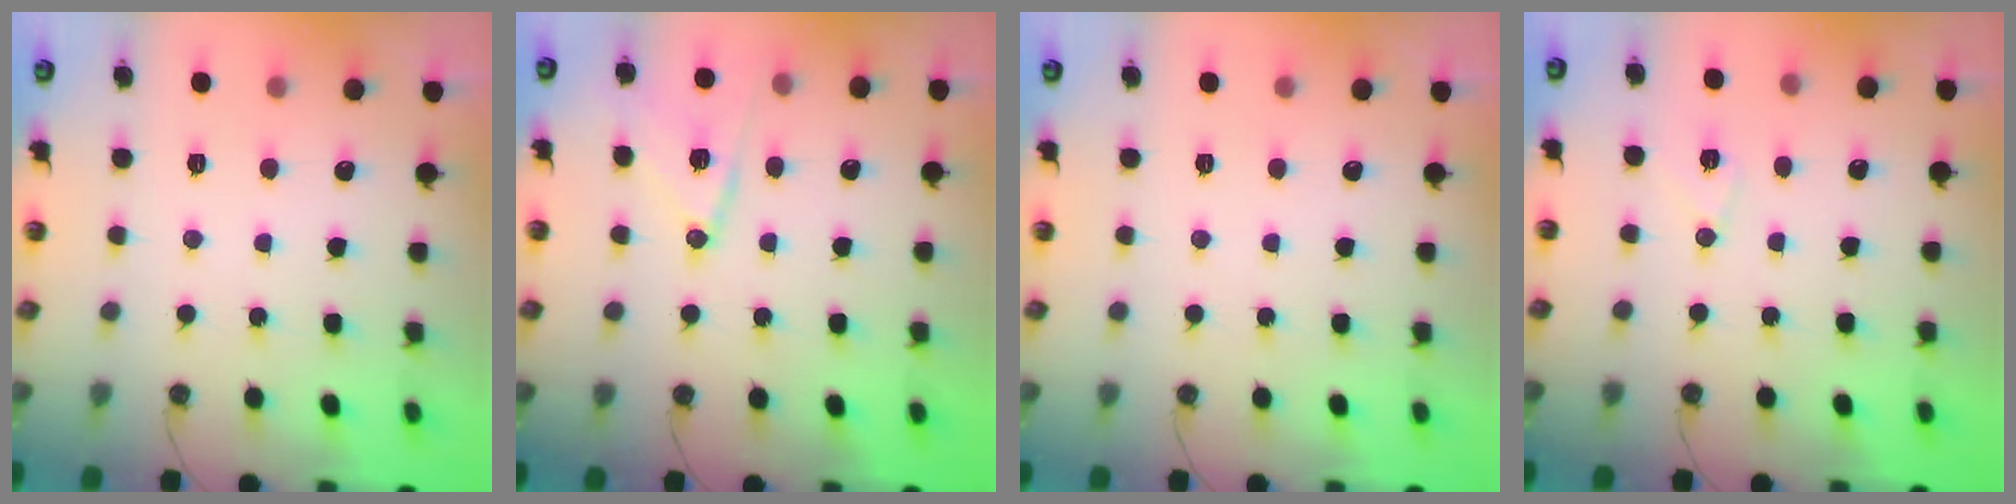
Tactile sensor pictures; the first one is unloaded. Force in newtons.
{"total": 12.0, "press": 11.7, "slide": 2.7}
{"total": 0.0}
{"total": 6.8, "press": 6.4, "slide": 2.4}